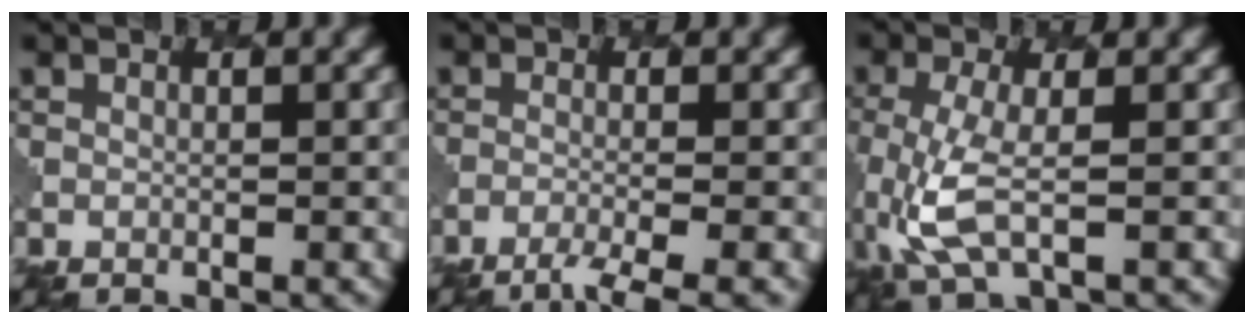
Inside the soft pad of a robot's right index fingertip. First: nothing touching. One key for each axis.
{"total": 3.3, "fx": -2.2, "fy": 0.6, "fz": 2.4, "tx": -0.038, "ty": -0.002, "tz": -0.047}
{"total": 4.5, "fx": -0.9, "fy": 1.7, "fz": 4.0, "tx": -0.109, "ty": -0.013, "tz": -0.021}